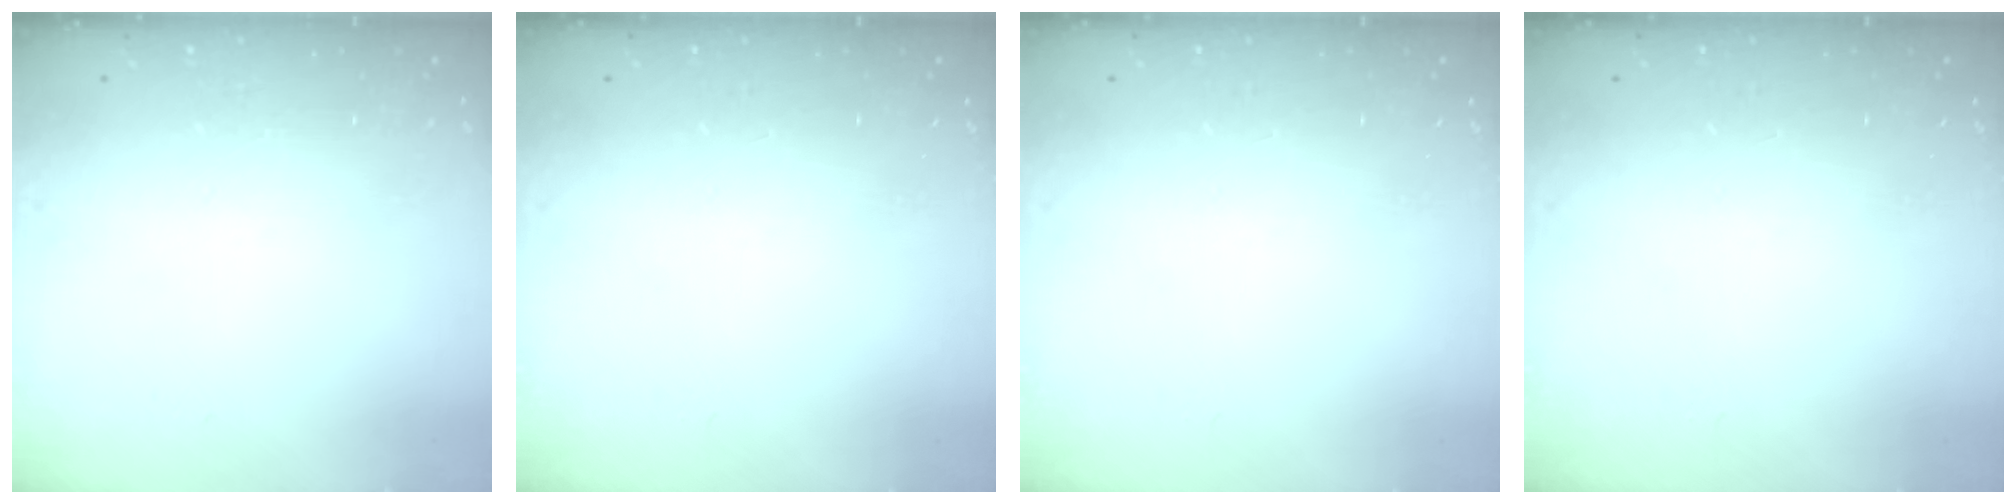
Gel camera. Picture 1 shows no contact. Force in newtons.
{"total": 0.0}
{"total": 0.0}
{"total": 0.0}